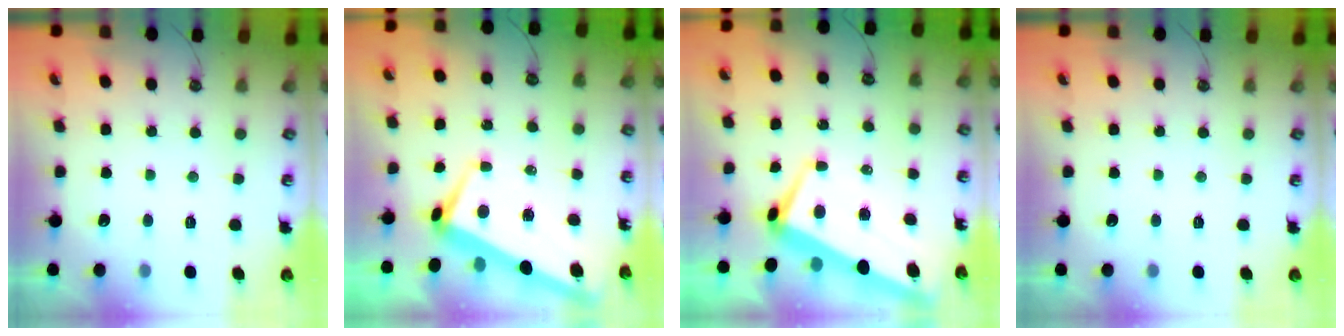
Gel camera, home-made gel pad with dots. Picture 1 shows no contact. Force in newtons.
{"total": 1.1, "press": 0.4, "slide": 1.0}
{"total": 1.6, "press": 0.9, "slide": 1.3}
{"total": 0.0}